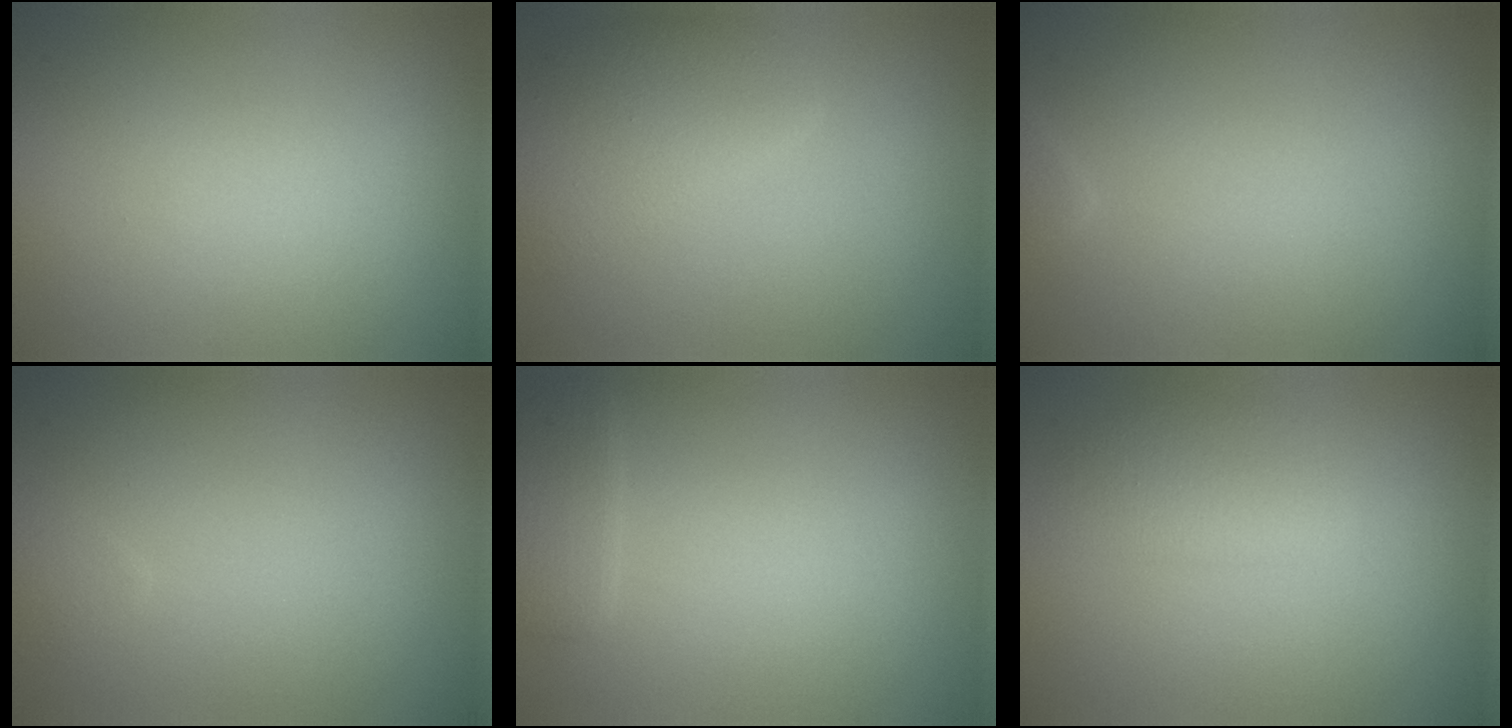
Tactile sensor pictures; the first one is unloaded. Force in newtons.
{"total": 4.0, "press": 4.0, "slide": 0.0}
{"total": 0.7, "press": 0.7, "slide": 0.0}
{"total": 0.8, "press": 0.8, "slide": 0.0}
{"total": 1.8, "press": 1.8, "slide": 0.1}
{"total": 2.4, "press": 2.4, "slide": 0.1}